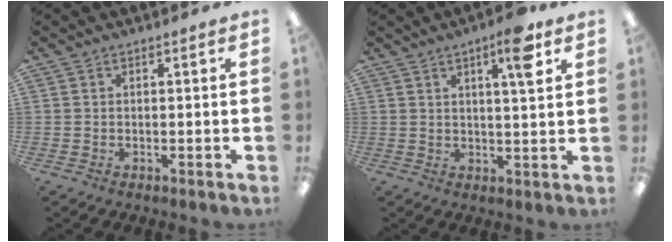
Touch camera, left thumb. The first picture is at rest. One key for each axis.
{"total": 8.5, "fx": 4.6, "fy": 1.6, "fz": 6.9, "tx": -0.098, "ty": -0.016, "tz": 0.066}